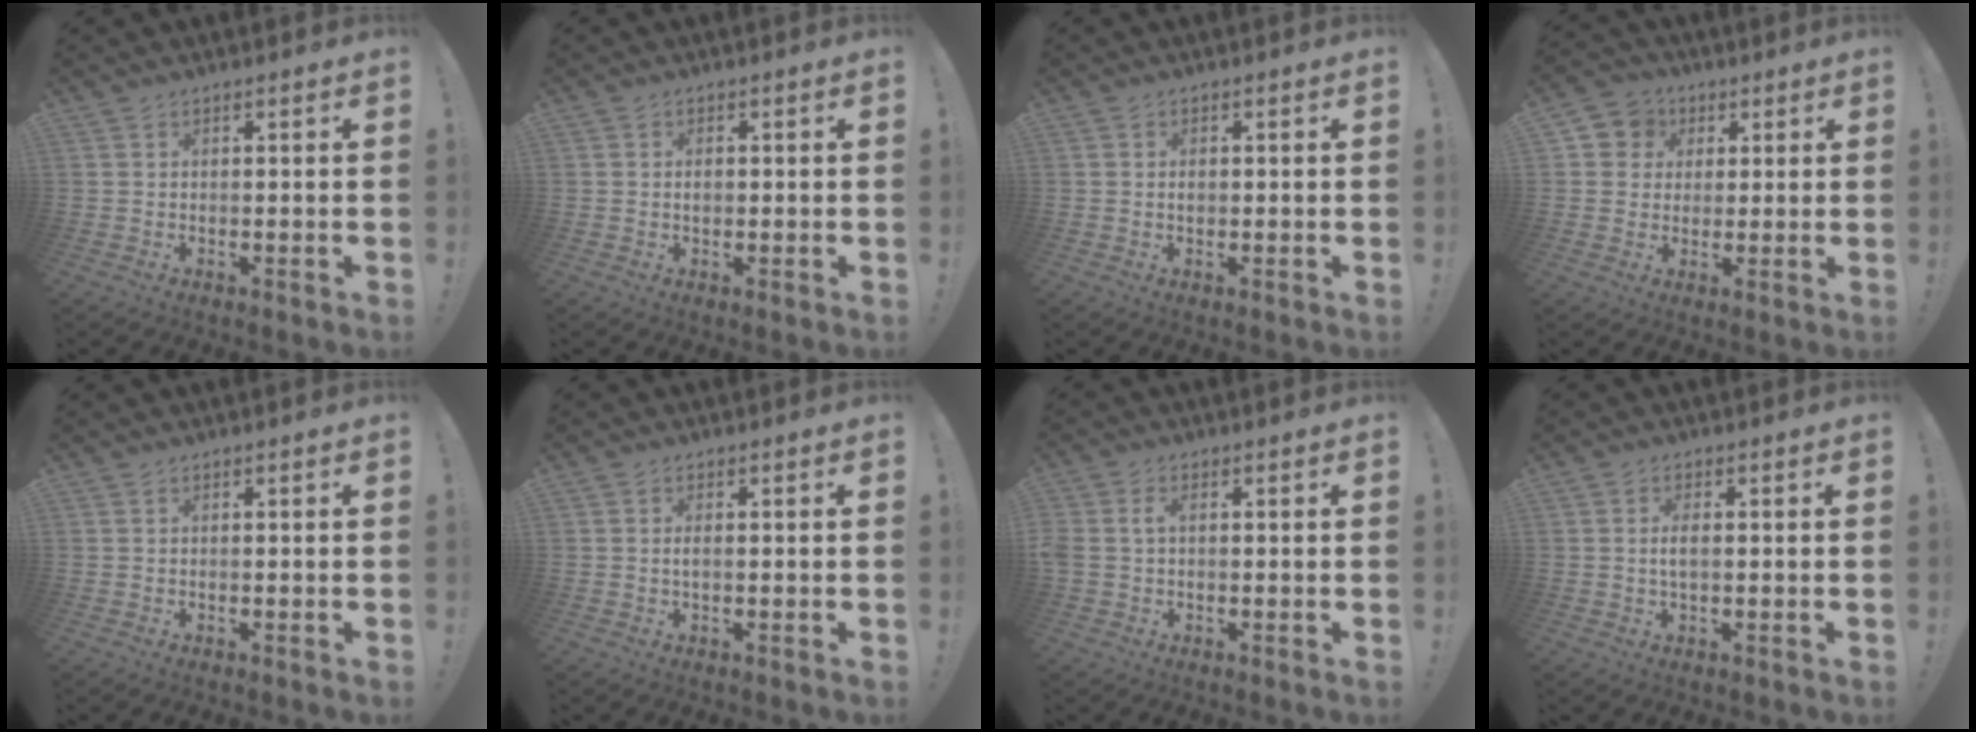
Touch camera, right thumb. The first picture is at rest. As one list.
[{"total": 1.1, "force": [-0.2, 0.7, 0.8], "torque": [-0.011, 0.001, -0.005]}, {"total": 0.8, "force": [-0.2, 0.6, 0.6], "torque": [-0.007, 0.000, -0.004]}, {"total": 6.9, "force": [1.3, 6.6, 1.3], "torque": [-0.018, -0.001, 0.028]}, {"total": 0.0}, {"total": 1.2, "force": [-0.3, 0.2, 1.1], "torque": [-0.024, 0.002, -0.004]}, {"total": 2.9, "force": [0.3, 1.9, 2.2], "torque": [-0.046, 0.008, 0.007]}, {"total": 2.8, "force": [-0.1, 0.9, 2.7], "torque": [-0.052, -0.001, -0.005]}]